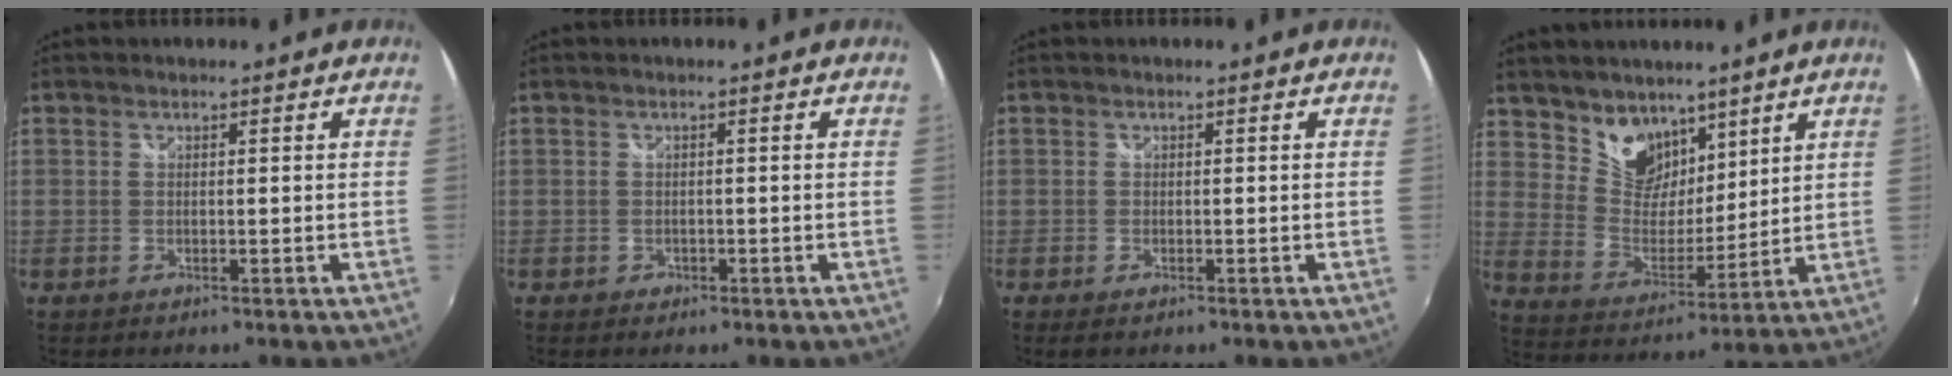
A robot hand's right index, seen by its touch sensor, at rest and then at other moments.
{"total": 1.5, "force": [-0.8, 1.2, 0.3], "torque": [-0.007, -0.002, -0.010]}
{"total": 1.4, "force": [-0.9, 0.7, 0.8], "torque": [-0.017, -0.007, -0.017]}
{"total": 10.2, "force": [7.3, 6.4, 3.1], "torque": [-0.054, 0.000, 0.143]}